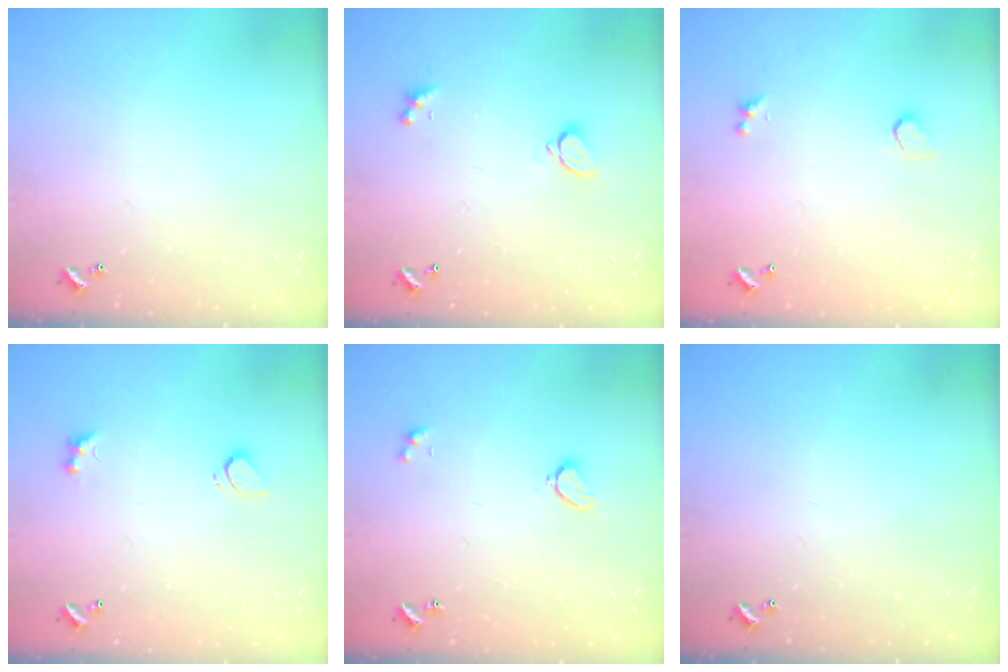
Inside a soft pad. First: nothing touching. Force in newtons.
{"total": 2.2, "press": 2.0, "slide": 0.9}
{"total": 0.9, "press": 0.8, "slide": 0.4}
{"total": 3.0, "press": 2.7, "slide": 1.1}
{"total": 2.1, "press": 2.0, "slide": 0.5}
{"total": 0.0}